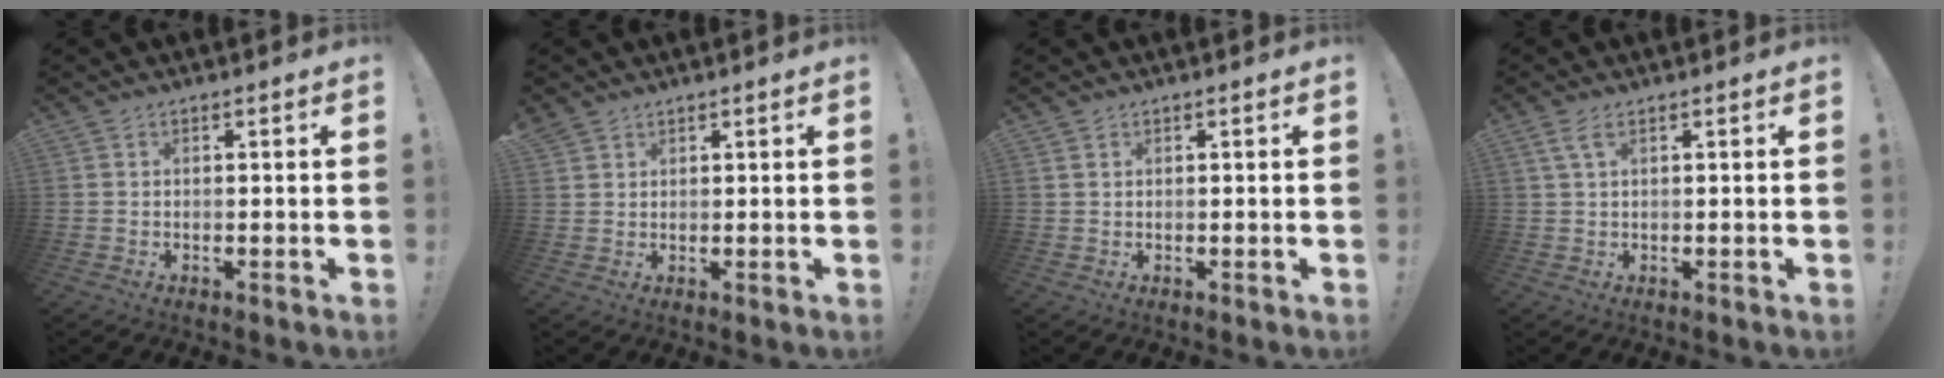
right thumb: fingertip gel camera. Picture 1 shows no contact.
{"total": 2.4, "force": [1.9, 1.4, 0.2], "torque": [-0.005, -0.009, 0.038]}
{"total": 0.7, "force": [0.5, 0.4, 0.3], "torque": [0.002, -0.002, 0.007]}
{"total": 2.9, "force": [1.4, 0.9, 2.4], "torque": [-0.055, 0.005, 0.027]}